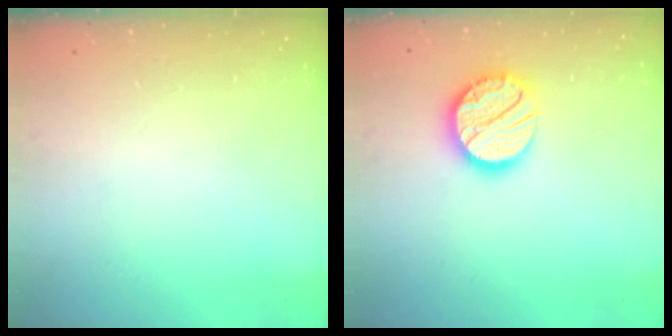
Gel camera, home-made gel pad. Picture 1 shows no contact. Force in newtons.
{"total": 16.9, "press": 16.9, "slide": 1.4}